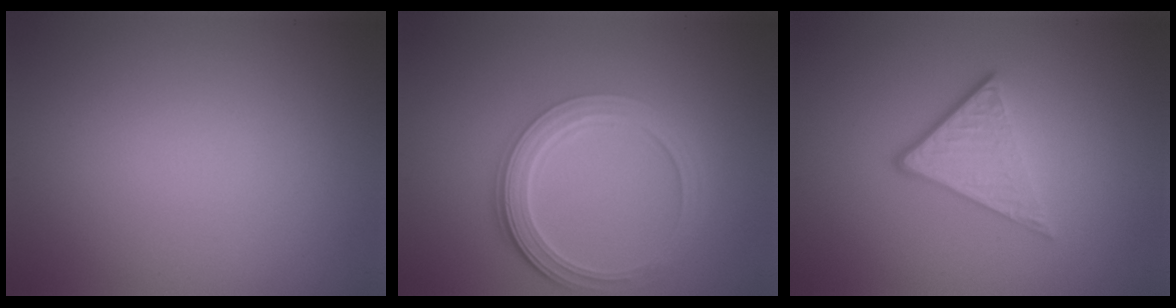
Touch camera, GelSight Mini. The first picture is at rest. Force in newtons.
{"total": 5.2, "press": 3.8, "slide": 3.5}
{"total": 3.7, "press": 2.6, "slide": 2.6}